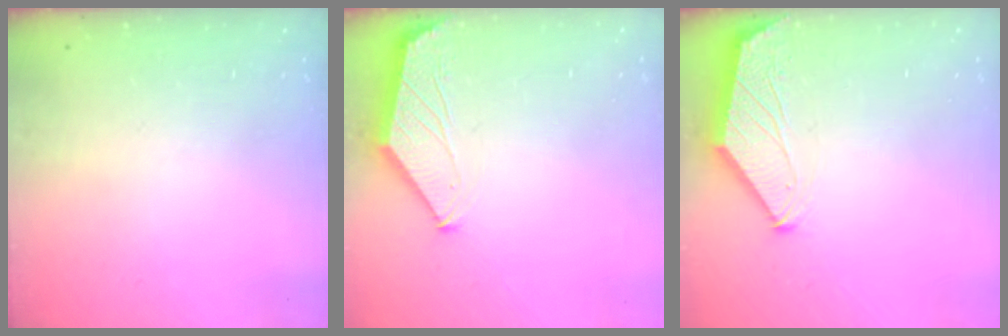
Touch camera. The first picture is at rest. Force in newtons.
{"total": 1.5, "press": 1.5, "slide": 0.4}
{"total": 1.6, "press": 1.6, "slide": 0.3}